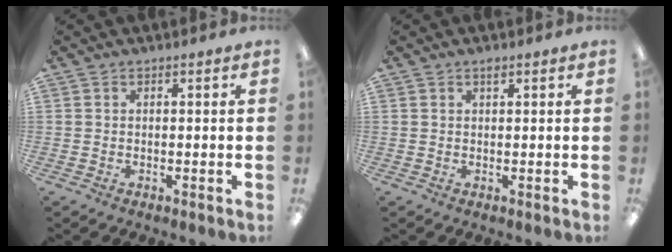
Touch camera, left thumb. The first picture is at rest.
{"total": 1.0, "force": [0.7, 0.3, 0.6], "torque": [-0.013, 0.003, 0.012]}